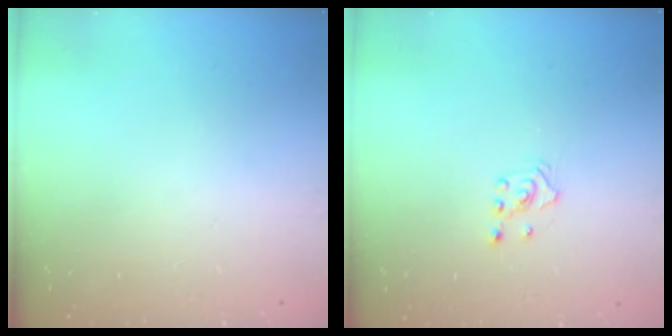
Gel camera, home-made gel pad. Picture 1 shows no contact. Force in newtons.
{"total": 2.4, "press": 2.2, "slide": 0.8}